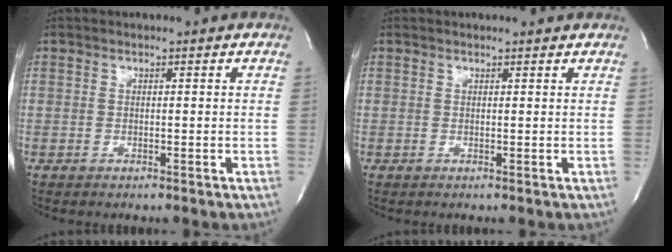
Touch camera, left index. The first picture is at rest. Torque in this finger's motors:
{"motor_torque": [0.91, -1.07, 0.08, 0.01]}